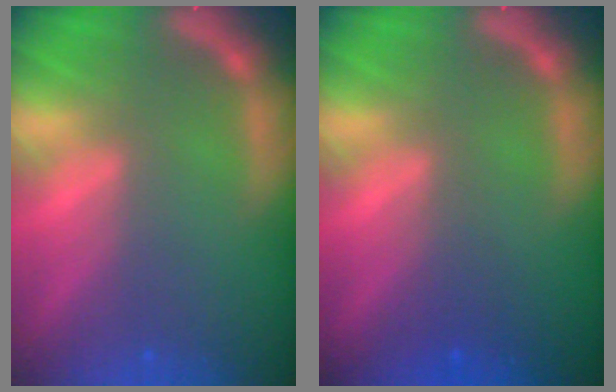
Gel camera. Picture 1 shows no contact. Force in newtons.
{"total": 1.5}